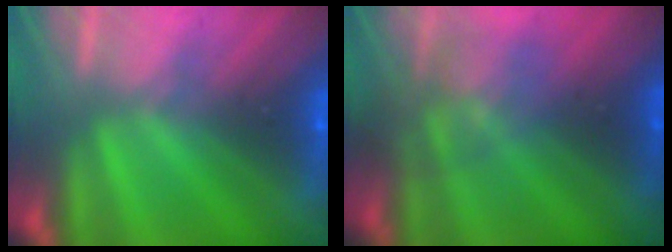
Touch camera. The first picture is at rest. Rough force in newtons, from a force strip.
{"total": 1.8}